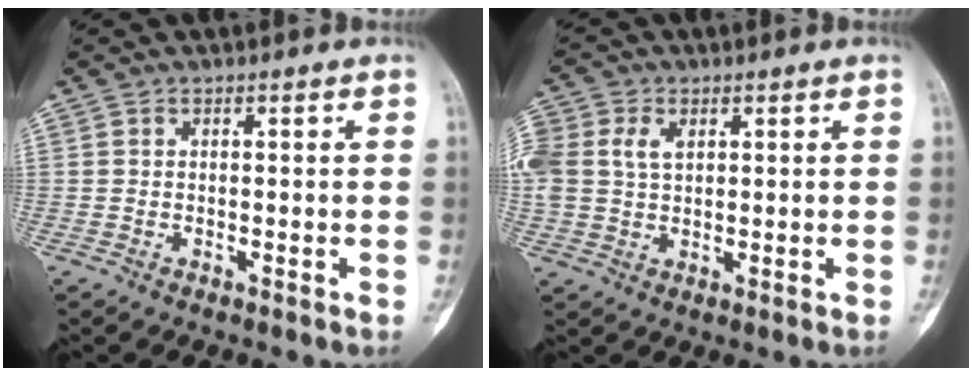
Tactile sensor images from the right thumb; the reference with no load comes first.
{"total": 10.1, "force": [2.8, 7.3, 6.4], "torque": [-0.161, 0.010, 0.056]}